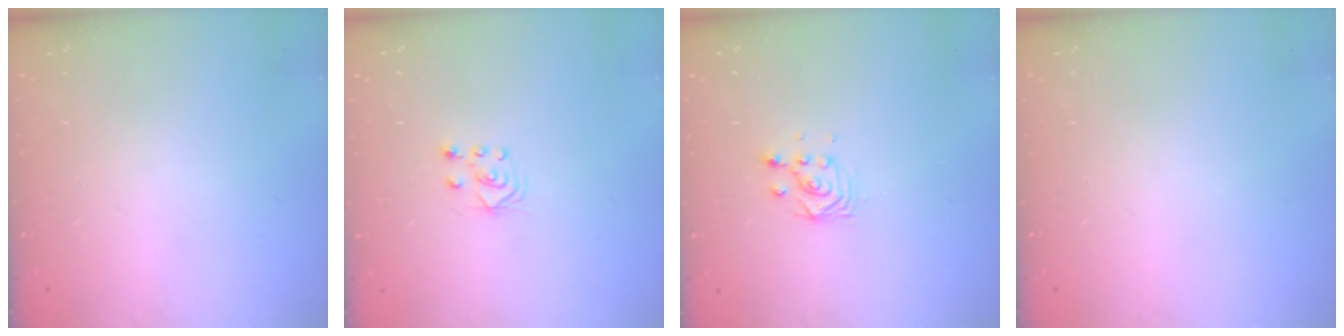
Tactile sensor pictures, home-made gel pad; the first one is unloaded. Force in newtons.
{"total": 3.9, "press": 3.8, "slide": 0.7}
{"total": 2.8, "press": 2.8, "slide": 0.3}
{"total": 0.0}